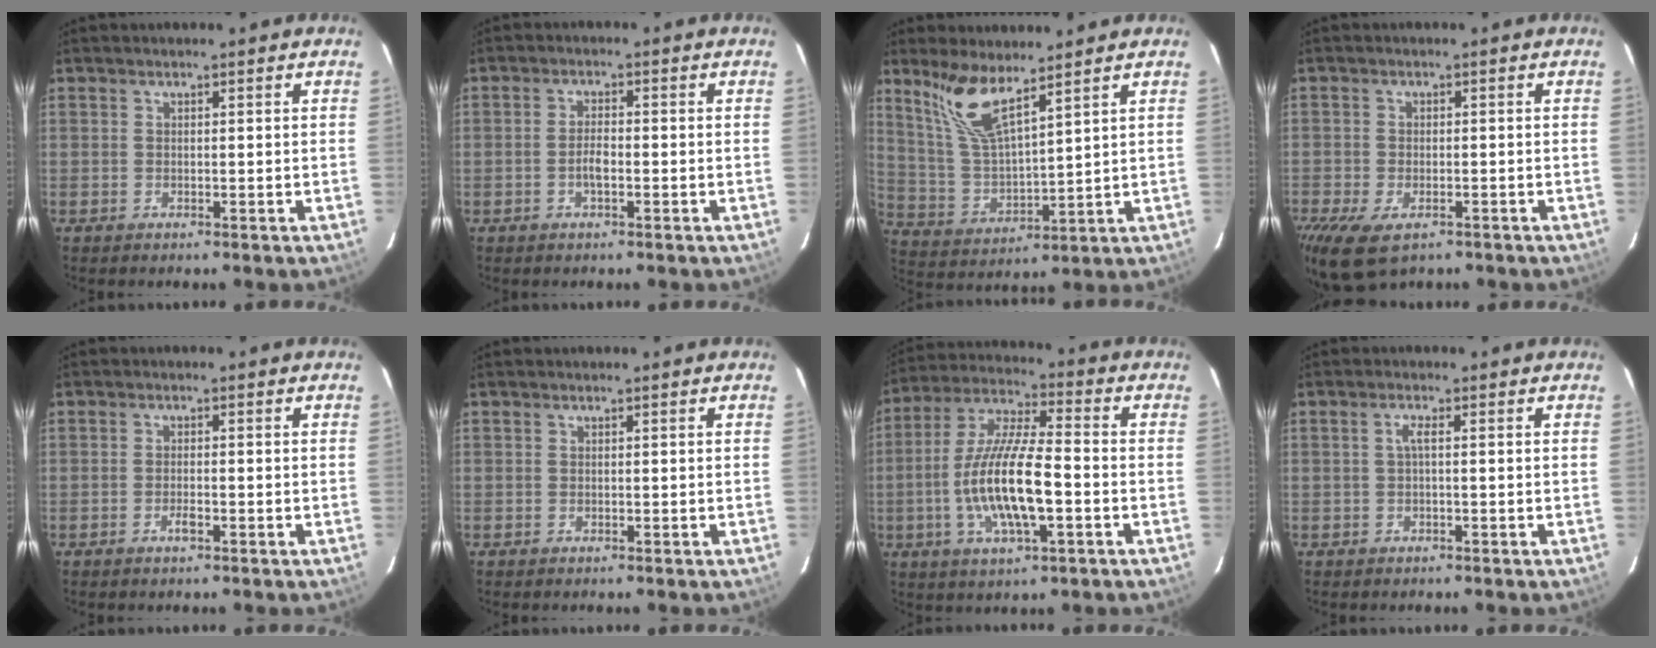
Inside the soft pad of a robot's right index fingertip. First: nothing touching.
{"total": 2.8, "force": [-0.9, 1.0, 2.5], "torque": [-0.049, 0.003, -0.018]}
{"total": 10.1, "force": [7.3, 2.0, 6.7], "torque": [-0.136, -0.001, 0.159]}
{"total": 8.8, "force": [-5.4, 4.5, 5.3], "torque": [-0.129, -0.034, -0.092]}
{"total": 1.9, "force": [-1.0, 0.6, 1.5], "torque": [-0.030, 0.000, -0.018]}
{"total": 0.0}
{"total": 15.4, "force": [-3.5, 3.9, 14.5], "torque": [-0.291, -0.004, -0.067]}
{"total": 1.4, "force": [-0.1, 0.0, 1.4], "torque": [-0.027, 0.004, -0.003]}